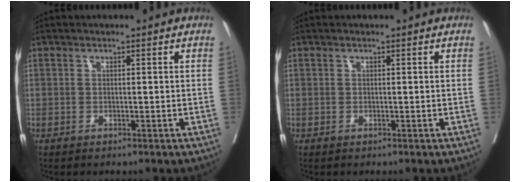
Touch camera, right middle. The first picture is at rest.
{"total": 0.0}